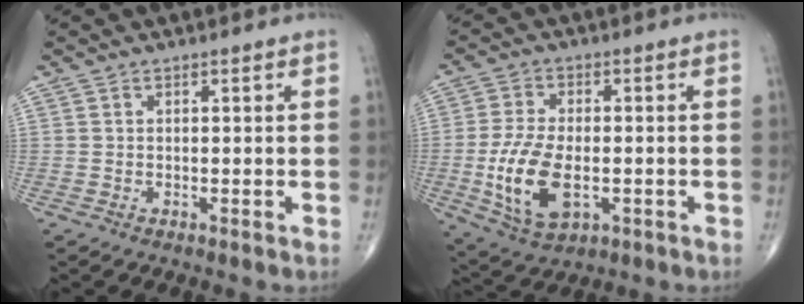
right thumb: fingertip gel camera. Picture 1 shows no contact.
{"total": 12.2, "force": [-2.4, 6.5, 10.0], "torque": [-0.200, -0.004, -0.035]}